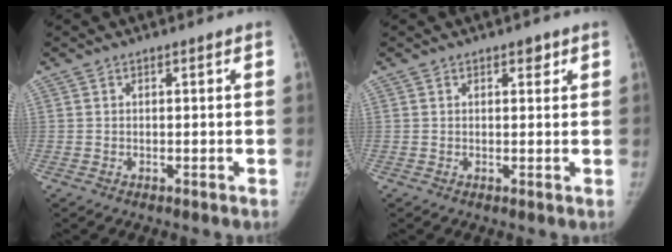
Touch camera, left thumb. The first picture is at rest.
{"total": 1.7, "force": [1.0, 0.9, 0.9], "torque": [0.001, -0.003, 0.011]}